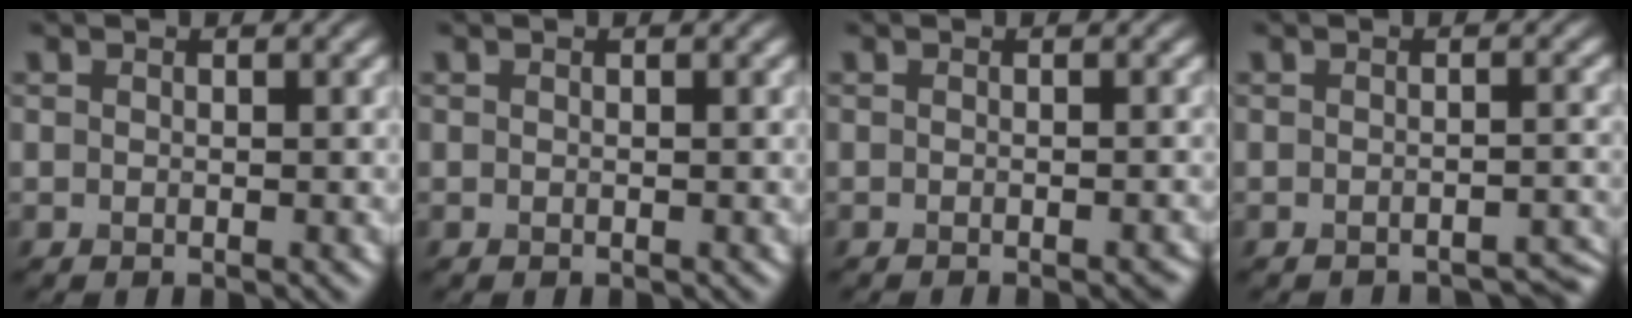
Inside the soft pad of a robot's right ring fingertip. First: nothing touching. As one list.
[{"total": 0.0}, {"total": 1.5, "force": [-1.1, 0.4, 1.0], "torque": [0.002, -0.001, -0.013]}, {"total": 2.6, "force": [-2.5, 0.3, 0.5], "torque": [0.002, 0.001, -0.028]}]